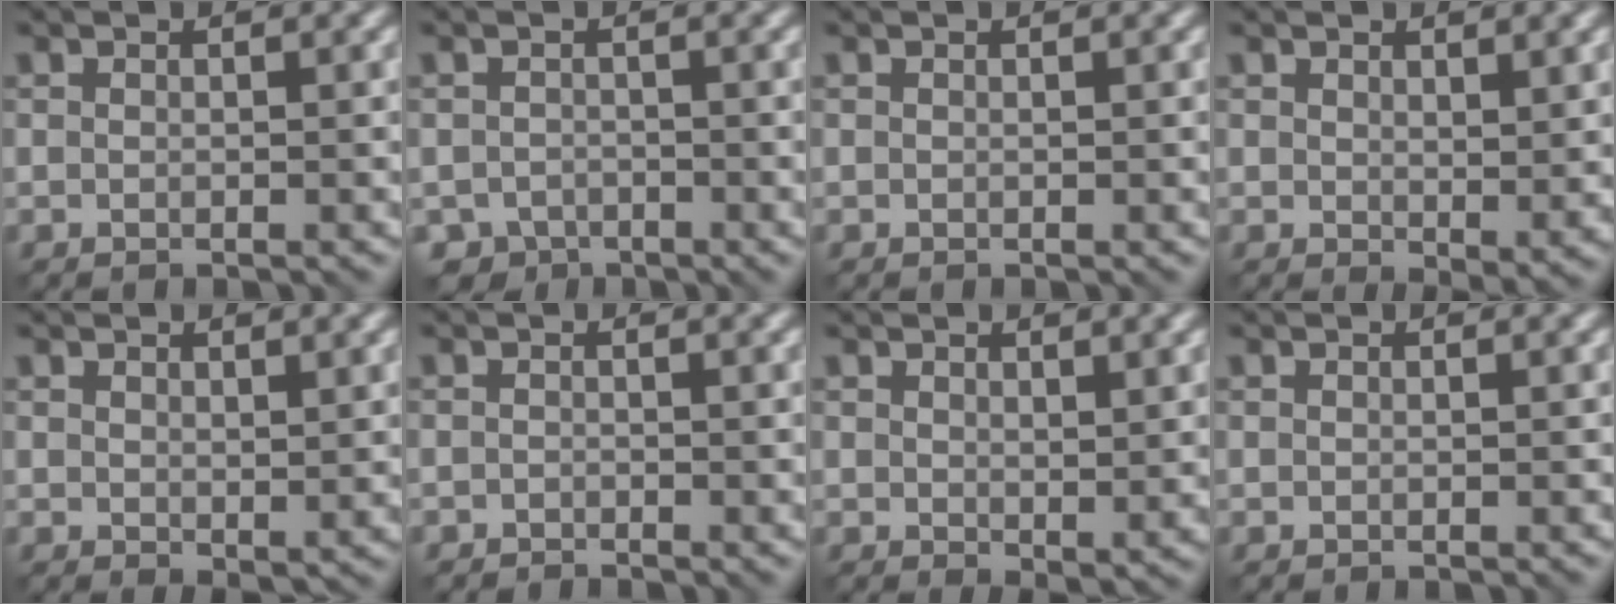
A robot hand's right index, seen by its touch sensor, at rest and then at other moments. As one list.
[{"total": 2.4, "force": [-1.9, 1.4, 0.2], "torque": [0.005, -0.001, -0.036]}, {"total": 0.0}, {"total": 2.2, "force": [1.1, 1.0, 1.6], "torque": [-0.024, -0.011, 0.027]}, {"total": 1.4, "force": [0.8, 0.6, 0.9], "torque": [-0.014, -0.007, 0.022]}, {"total": 0.9, "force": [-0.8, 0.1, -0.1], "torque": [0.002, -0.003, -0.017]}, {"total": 1.8, "force": [1.0, 0.8, 1.2], "torque": [-0.017, -0.009, 0.025]}, {"total": 0.0}]